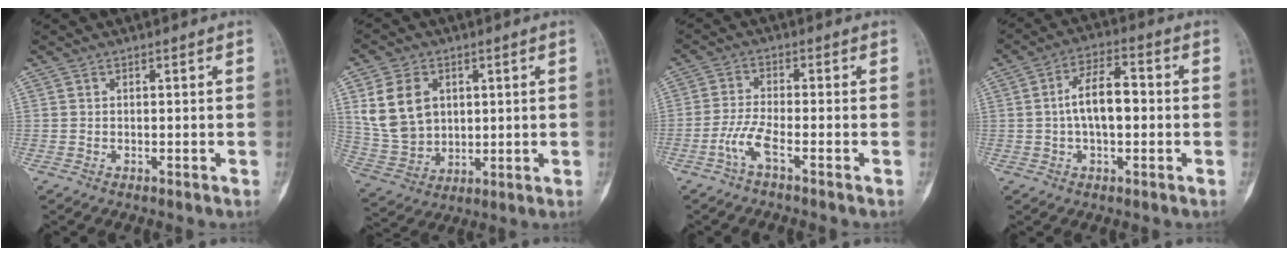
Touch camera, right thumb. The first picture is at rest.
{"total": 12.3, "force": [3.6, 9.3, 7.2], "torque": [-0.117, -0.012, 0.082]}
{"total": 4.4, "force": [-2.5, 0.5, 3.6], "torque": [-0.090, 0.013, -0.055]}
{"total": 8.6, "force": [-0.1, 4.2, 7.5], "torque": [-0.125, 0.024, -0.010]}